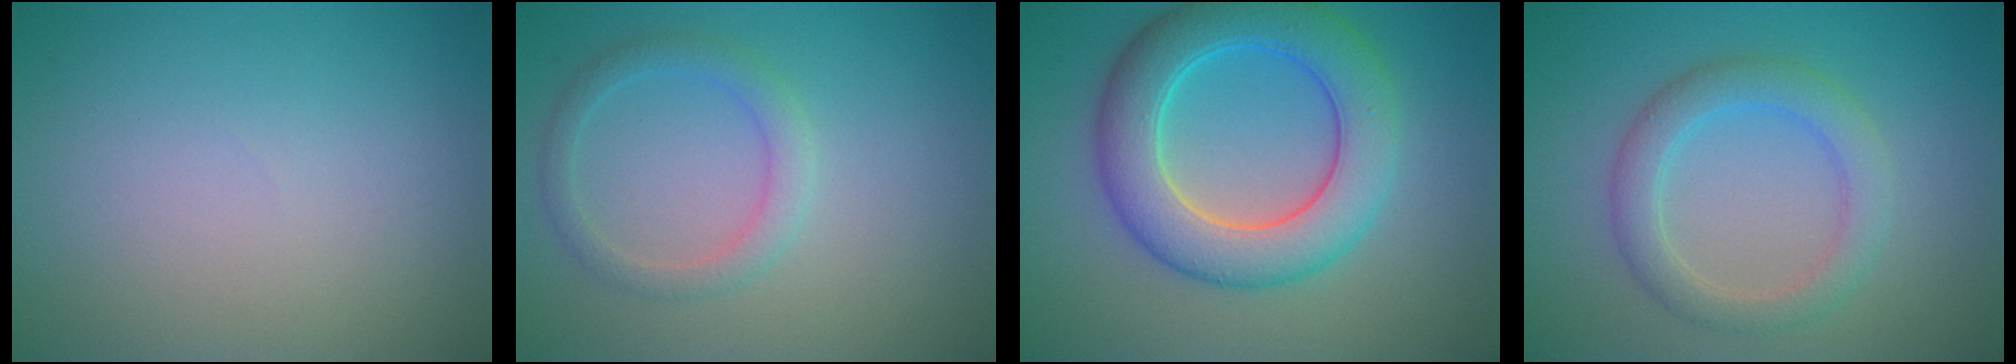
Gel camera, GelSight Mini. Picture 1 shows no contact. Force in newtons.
{"total": 2.2, "press": 2.2, "slide": 0.1}
{"total": 7.6, "press": 7.6, "slide": 0.0}
{"total": 3.5, "press": 3.5, "slide": 0.2}